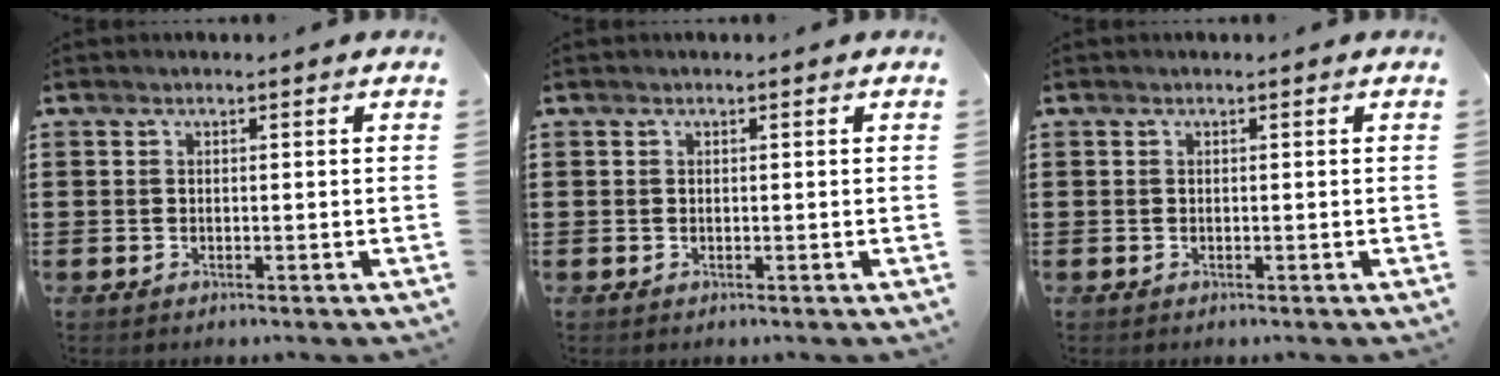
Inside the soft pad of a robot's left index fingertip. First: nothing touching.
{"total": 0.0}
{"total": 0.0}